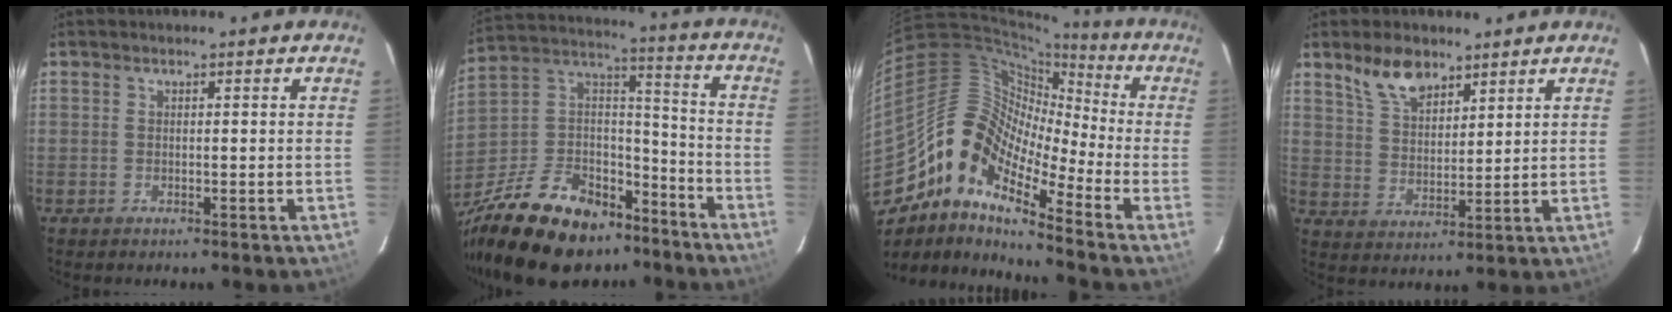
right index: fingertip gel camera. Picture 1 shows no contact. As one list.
[{"total": 27.7, "force": [-18.8, 14.4, 14.5], "torque": [-0.323, 0.016, -0.298]}, {"total": 13.5, "force": [-8.5, 5.6, 9.0], "torque": [-0.140, 0.012, -0.184]}, {"total": 8.0, "force": [5.7, 3.8, 4.1], "torque": [-0.076, 0.014, 0.113]}]